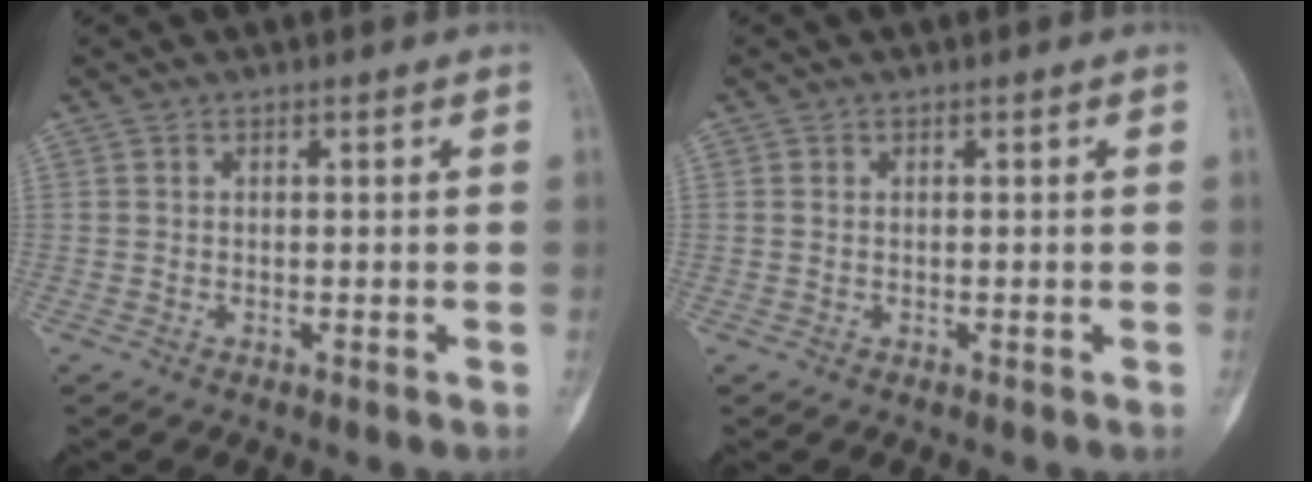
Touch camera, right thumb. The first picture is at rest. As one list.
[{"total": 0.5, "force": [0.1, 0.4, 0.3], "torque": [-0.008, 0.001, 0.005]}]